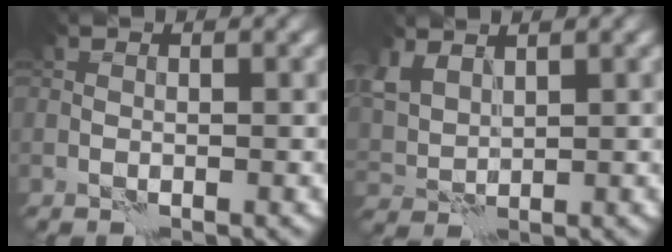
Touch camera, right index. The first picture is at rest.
{"total": 3.6, "force": [2.5, 1.9, 1.7], "torque": [-0.049, 0.005, 0.053]}